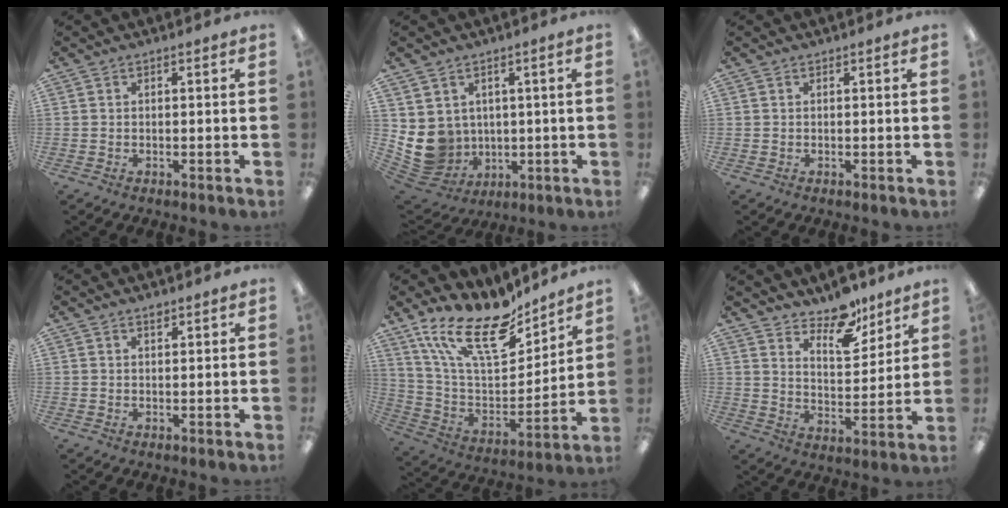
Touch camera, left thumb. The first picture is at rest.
{"total": 9.0, "force": [1.0, 8.6, 2.5], "torque": [-0.085, -0.019, 0.029]}
{"total": 0.0}
{"total": 1.0, "force": [0.9, 0.3, 0.3], "torque": [-0.007, 0.001, 0.017]}
{"total": 21.8, "force": [16.0, 8.2, 12.3], "torque": [-0.243, -0.106, 0.284]}
{"total": 11.0, "force": [9.3, 4.6, 3.8], "torque": [-0.041, -0.069, 0.168]}